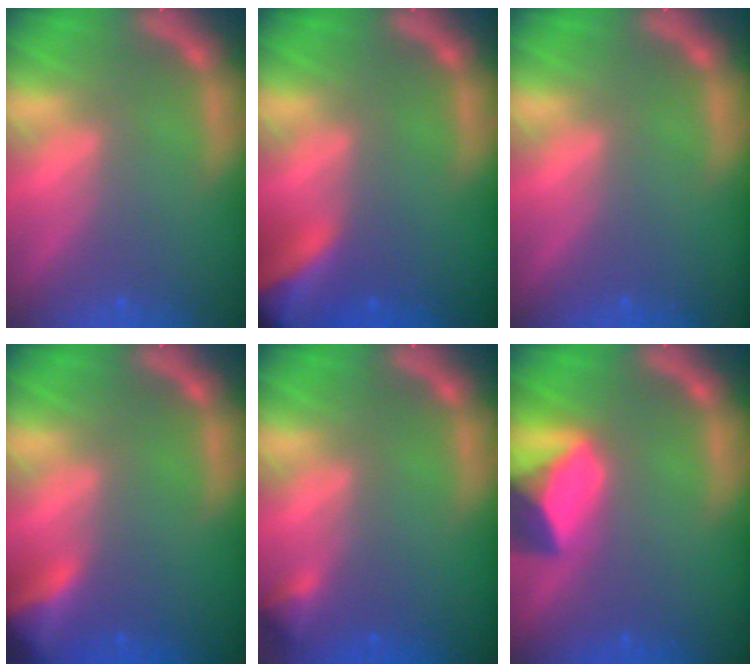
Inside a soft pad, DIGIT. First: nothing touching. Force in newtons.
{"total": 9.0}
{"total": 0.0}
{"total": 4.9}
{"total": 1.4}
{"total": 6.9}